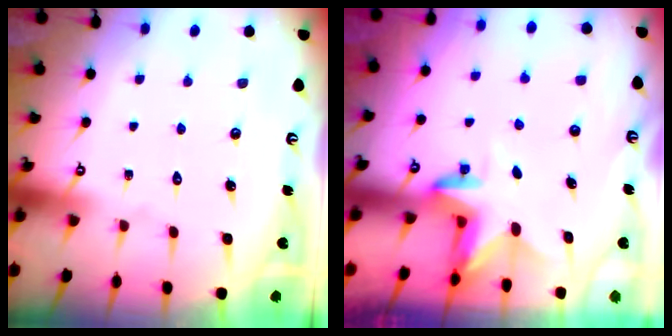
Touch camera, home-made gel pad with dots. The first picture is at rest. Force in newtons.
{"total": 3.2, "press": 3.2, "slide": 0.1}